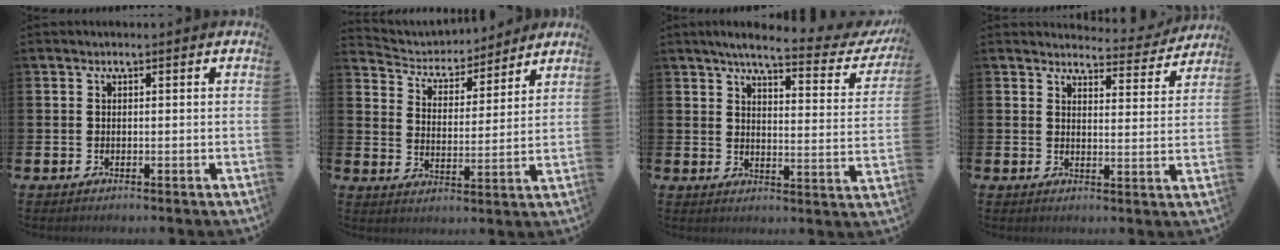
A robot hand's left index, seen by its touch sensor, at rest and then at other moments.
{"total": 4.8, "force": [4.6, 1.6, 0.2], "torque": [-0.034, -0.039, 0.076]}
{"total": 5.4, "force": [4.5, 0.8, 2.9], "torque": [-0.053, -0.038, 0.065]}
{"total": 3.7, "force": [3.6, 0.8, 0.3], "torque": [-0.001, -0.033, 0.058]}